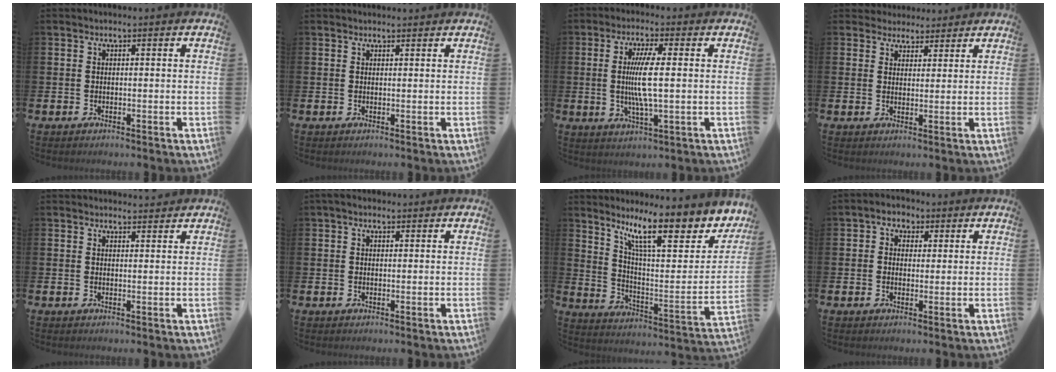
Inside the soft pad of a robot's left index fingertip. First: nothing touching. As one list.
[{"total": 1.0, "force": [0.9, 0.2, 0.0], "torque": [0.016, -0.003, 0.014]}, {"total": 6.6, "force": [0.6, 0.8, 6.5], "torque": [-0.127, -0.006, 0.005]}, {"total": 3.2, "force": [2.9, 1.4, -0.4], "torque": [0.002, -0.016, 0.051]}, {"total": 1.9, "force": [1.9, 0.2, -0.1], "torque": [0.015, -0.014, 0.031]}, {"total": 2.0, "force": [1.4, 1.1, 0.9], "torque": [-0.014, 0.007, 0.024]}, {"total": 12.5, "force": [9.1, 3.3, 7.9], "torque": [-0.143, -0.063, 0.148]}, {"total": 2.7, "force": [1.5, 2.2, 0.3], "torque": [-0.010, 0.002, 0.022]}]